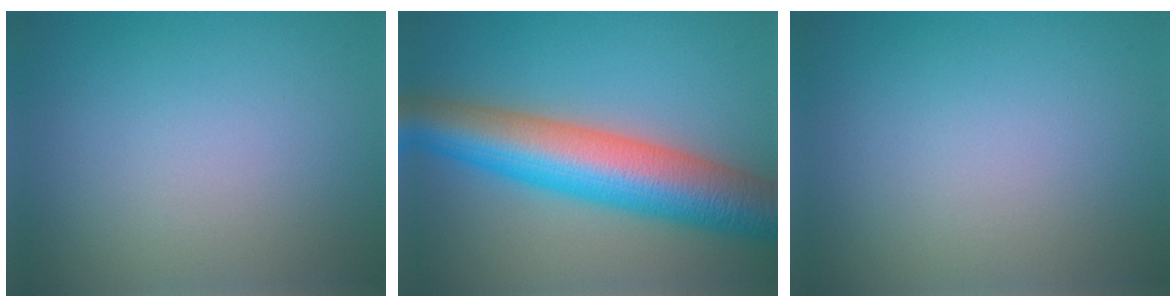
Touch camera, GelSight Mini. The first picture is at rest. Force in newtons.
{"total": 10.9, "press": 10.9, "slide": 0.4}
{"total": 0.0}